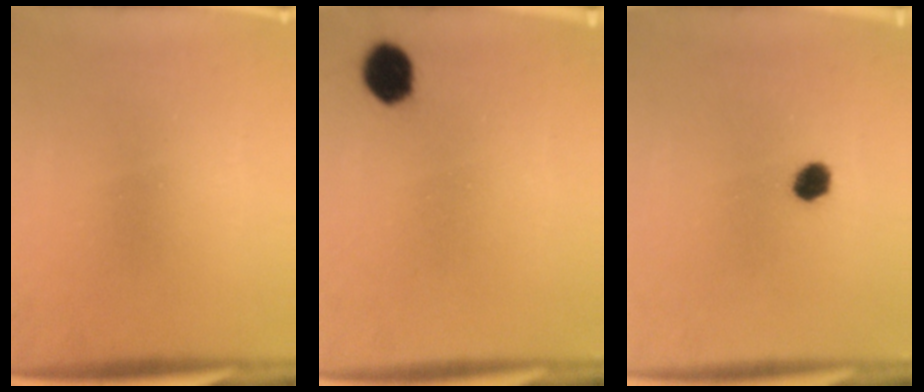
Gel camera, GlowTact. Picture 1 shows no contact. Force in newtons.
{"total": 5.8}
{"total": 3.3}